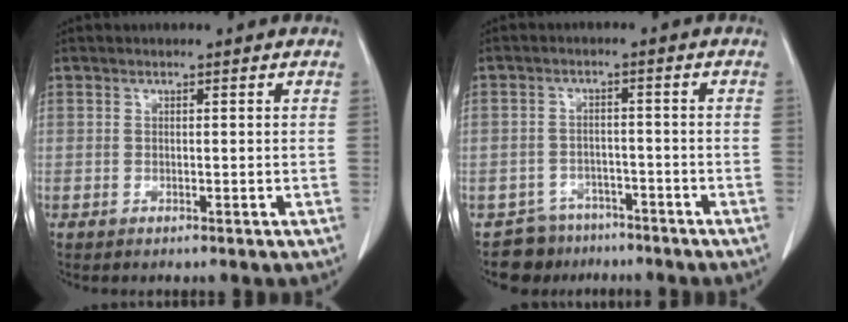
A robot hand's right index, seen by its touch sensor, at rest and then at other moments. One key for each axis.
{"total": 5.8, "fx": -4.5, "fy": 3.5, "fz": -0.9, "tx": 0.023, "ty": 0.022, "tz": -0.070}